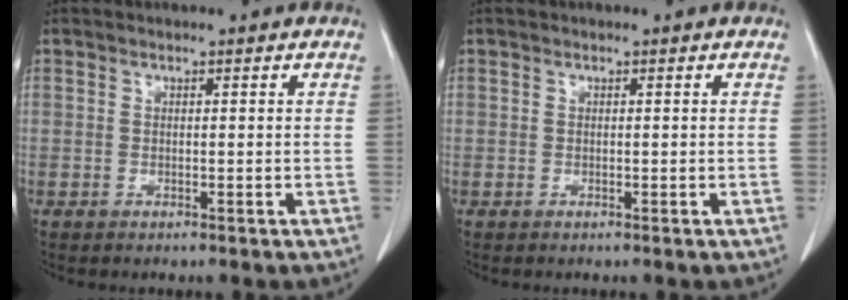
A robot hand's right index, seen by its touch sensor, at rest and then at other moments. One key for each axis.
{"total": 0.0}